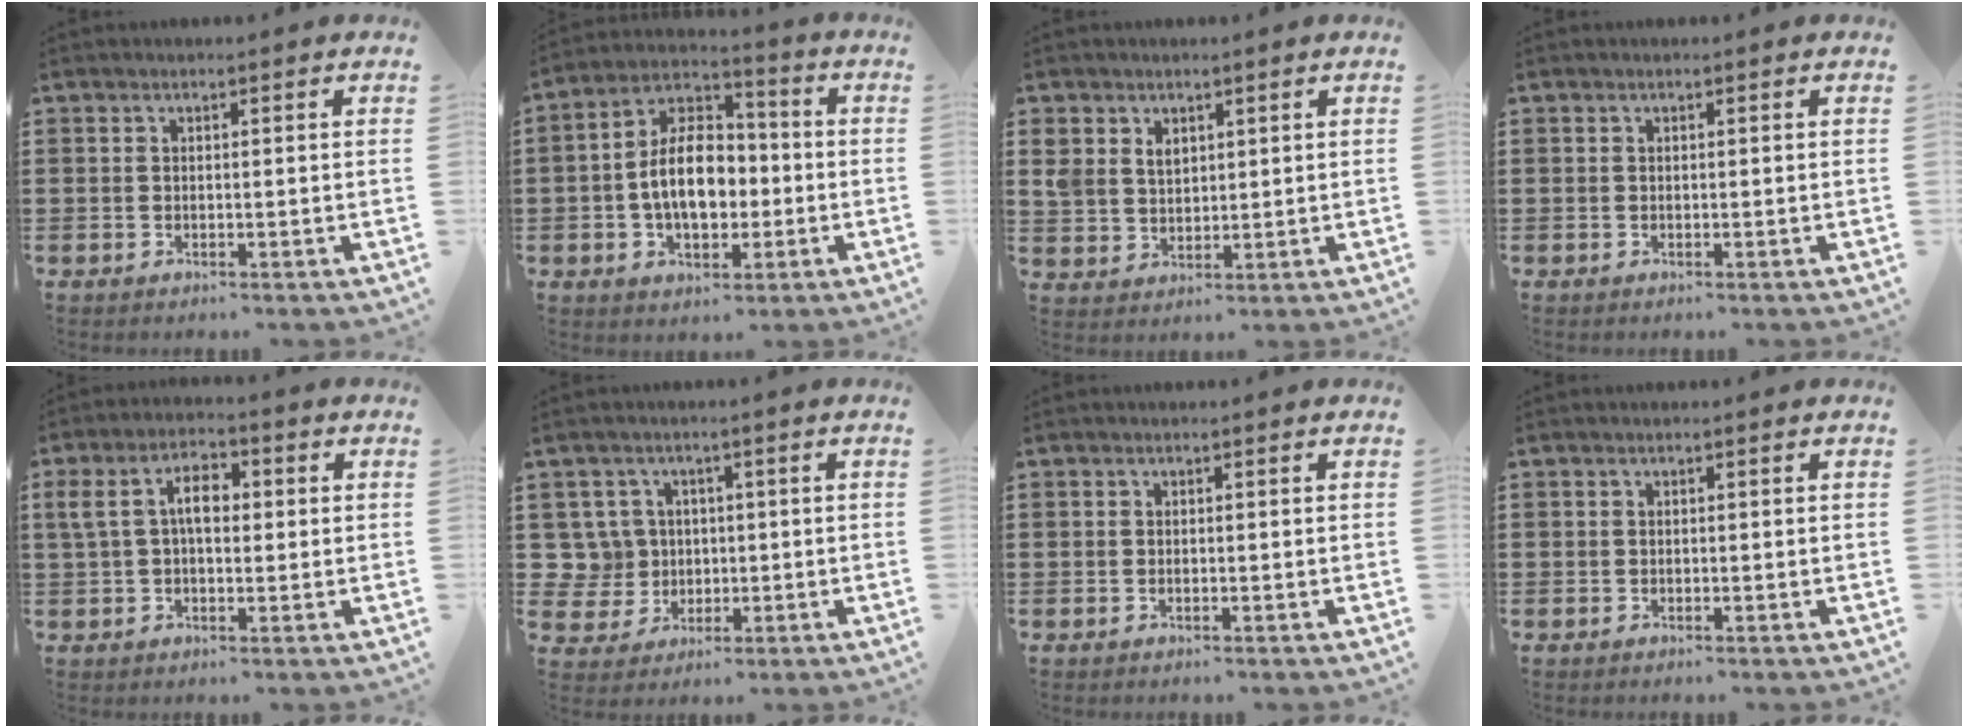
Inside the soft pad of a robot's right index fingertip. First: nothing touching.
{"total": 10.8, "force": [-1.3, 6.6, 8.5], "torque": [-0.173, 0.007, -0.031]}
{"total": 3.8, "force": [2.0, 3.1, 1.1], "torque": [-0.034, 0.014, 0.038]}
{"total": 0.0}
{"total": 5.5, "force": [0.6, 3.1, 4.5], "torque": [-0.101, 0.013, 0.004]}
{"total": 6.0, "force": [0.7, 5.8, 1.5], "torque": [-0.069, 0.014, 0.011]}
{"total": 0.0}
{"total": 0.0}